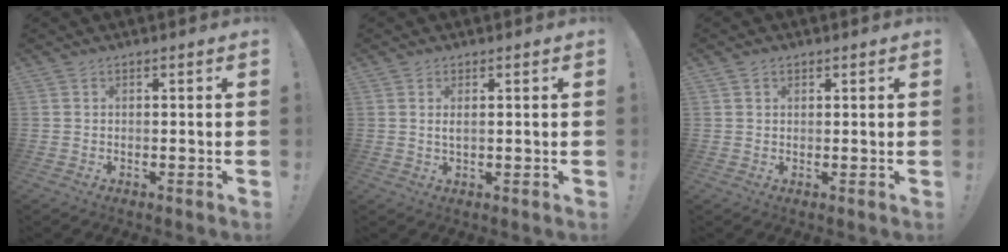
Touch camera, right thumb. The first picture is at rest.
{"total": 1.7, "force": [0.4, 0.2, 1.6], "torque": [-0.026, -0.004, 0.005]}
{"total": 1.4, "force": [0.9, 1.0, 0.3], "torque": [-0.003, 0.001, 0.016]}